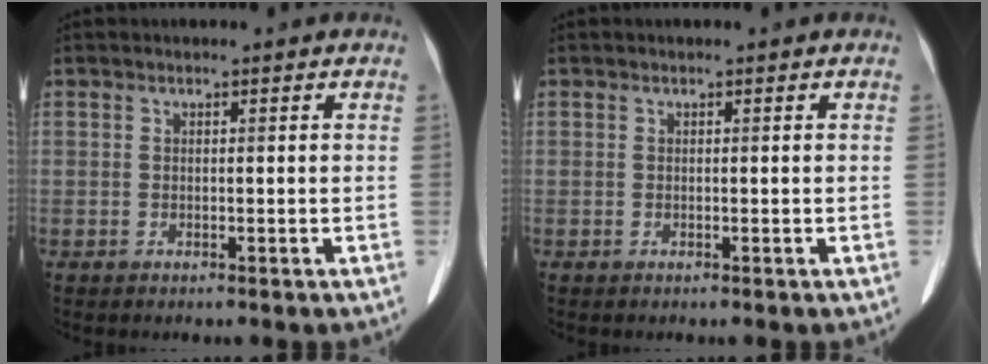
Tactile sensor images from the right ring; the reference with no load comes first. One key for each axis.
{"total": 0.0}